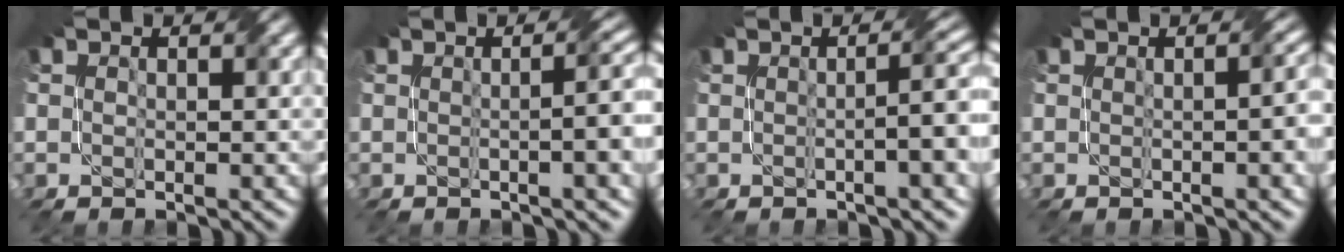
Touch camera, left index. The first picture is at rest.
{"total": 5.3, "force": [0.0, 1.7, 5.0], "torque": [-0.042, 0.013, 0.003]}
{"total": 5.2, "force": [0.0, 1.2, 5.0], "torque": [-0.060, 0.013, -0.001]}
{"total": 3.4, "force": [0.1, 1.2, 3.2], "torque": [-0.024, 0.011, 0.004]}